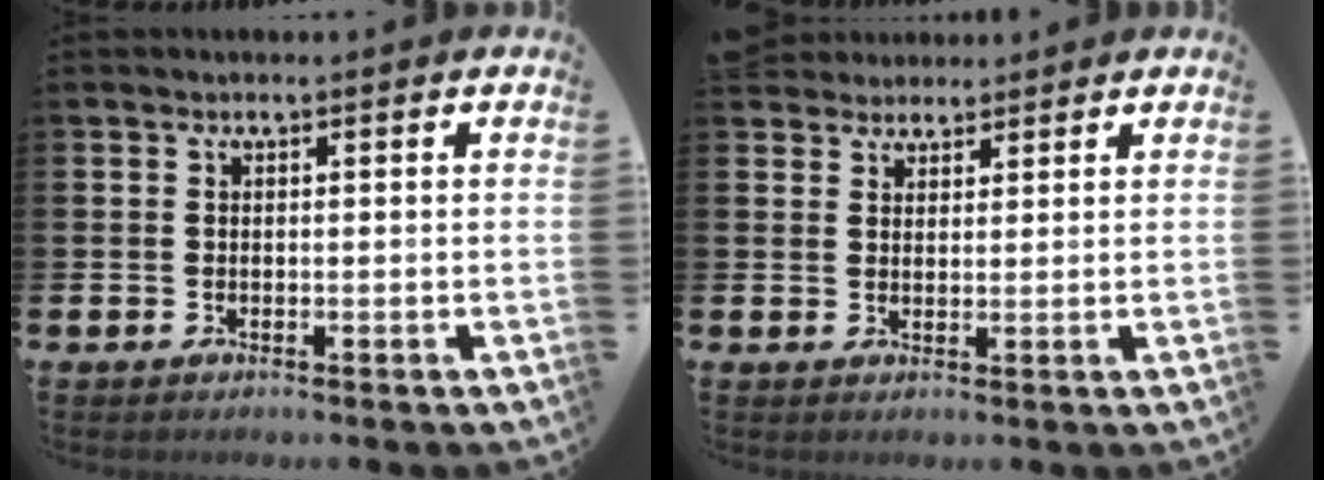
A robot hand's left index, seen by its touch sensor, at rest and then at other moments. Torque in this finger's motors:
{"motor_torque": [2.03, -0.11, 0.26, 0.07]}